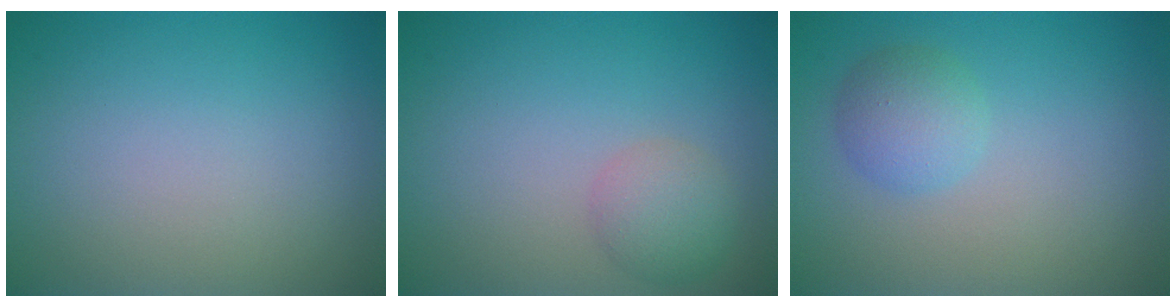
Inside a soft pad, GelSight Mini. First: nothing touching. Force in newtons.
{"total": 2.5, "press": 2.5, "slide": 0.1}
{"total": 2.6, "press": 2.6, "slide": 0.1}